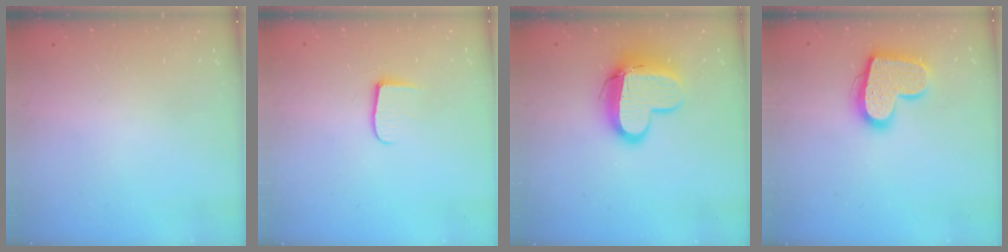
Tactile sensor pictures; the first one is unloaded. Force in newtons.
{"total": 7.4, "press": 7.4, "slide": 0.6}
{"total": 14.1, "press": 14.1, "slide": 1.1}
{"total": 15.8, "press": 15.8, "slide": 1.0}